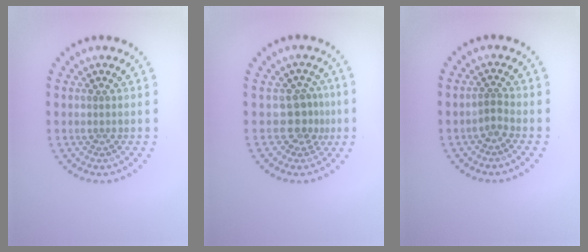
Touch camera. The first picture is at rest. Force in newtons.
{"total": 2.6, "press": 2.2, "slide": 1.5}
{"total": 1.1, "press": 0.8, "slide": 0.8}